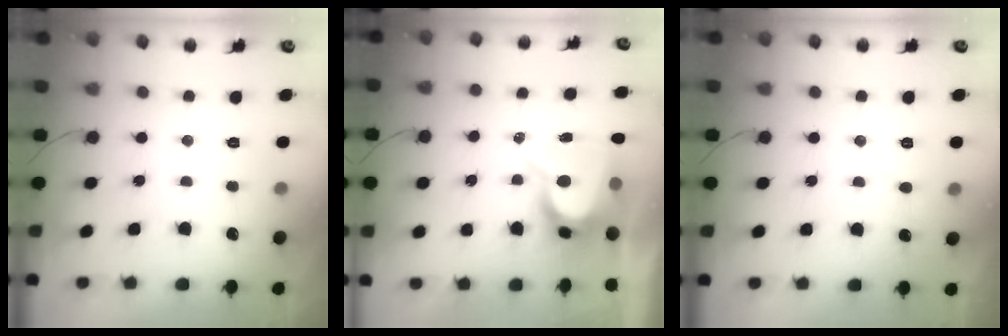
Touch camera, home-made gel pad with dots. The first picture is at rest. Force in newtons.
{"total": 8.9, "press": 8.9, "slide": 0.7}
{"total": 5.0, "press": 4.9, "slide": 0.5}